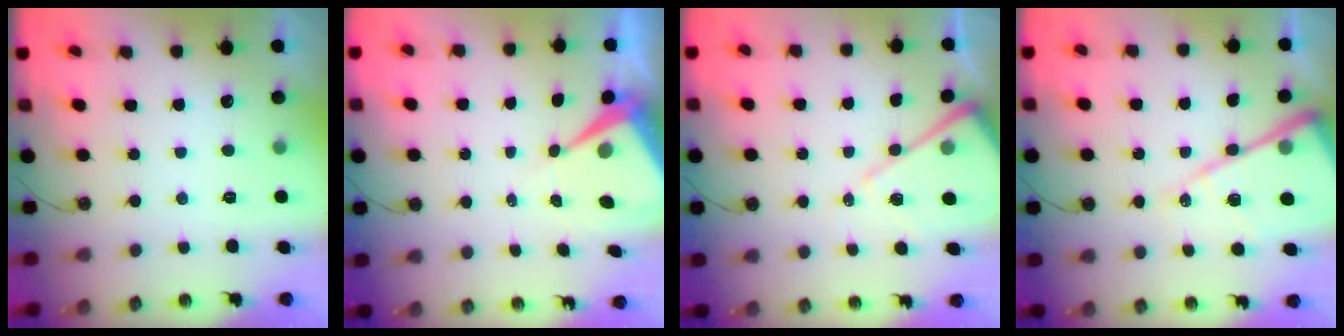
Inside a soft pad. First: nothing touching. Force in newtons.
{"total": 8.7, "press": 8.6, "slide": 0.8}
{"total": 11.2, "press": 11.2, "slide": 0.8}
{"total": 19.4, "press": 19.3, "slide": 2.0}